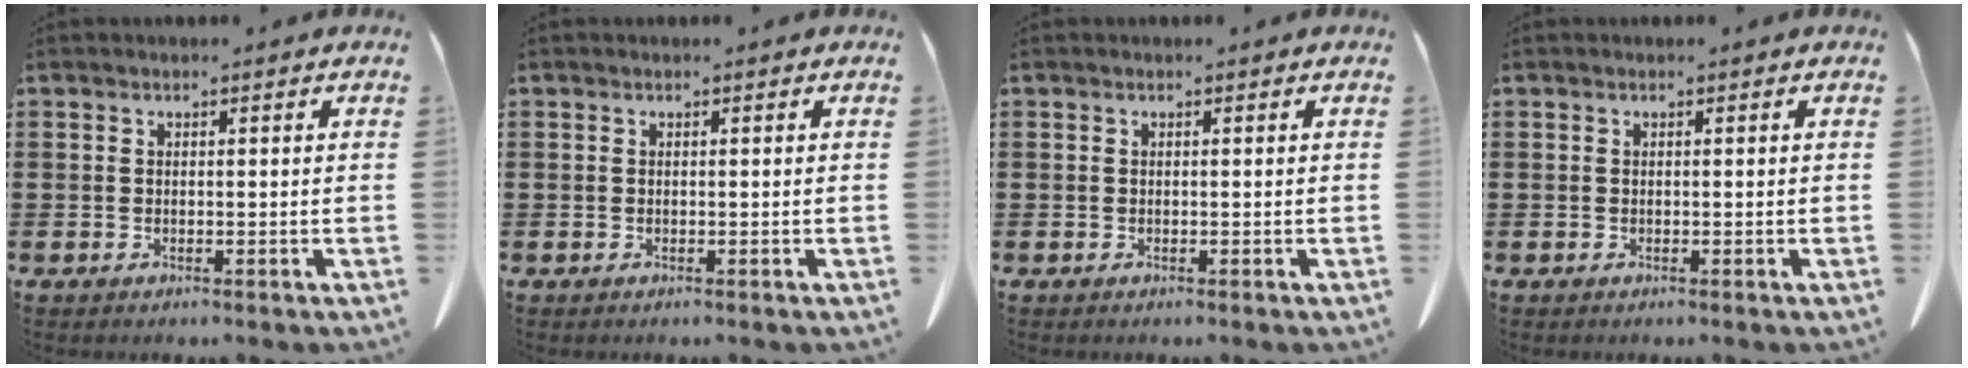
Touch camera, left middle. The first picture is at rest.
{"total": 0.0}
{"total": 0.0}
{"total": 0.0}